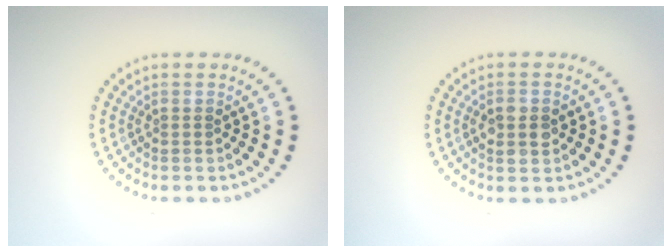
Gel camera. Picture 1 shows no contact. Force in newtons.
{"total": 2.1, "press": 2.1, "slide": 0.1}